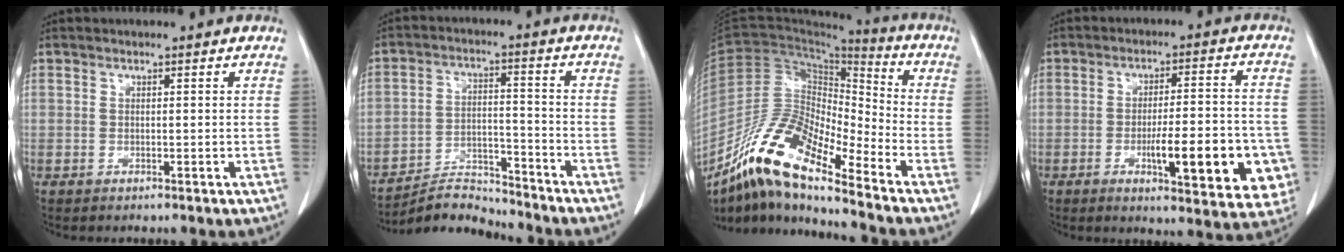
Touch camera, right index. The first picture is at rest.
{"total": 7.5, "force": [-7.4, 1.1, -0.7], "torque": [0.013, 0.018, -0.130]}
{"total": 15.5, "force": [-11.3, 3.0, 10.2], "torque": [-0.197, 0.015, -0.206]}
{"total": 14.9, "force": [-4.6, 3.5, 13.8], "torque": [-0.149, 0.006, -0.052]}